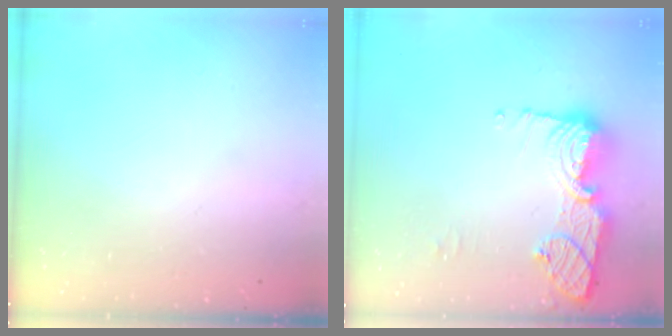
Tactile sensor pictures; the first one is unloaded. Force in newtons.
{"total": 13.4, "press": 13.4, "slide": 1.3}